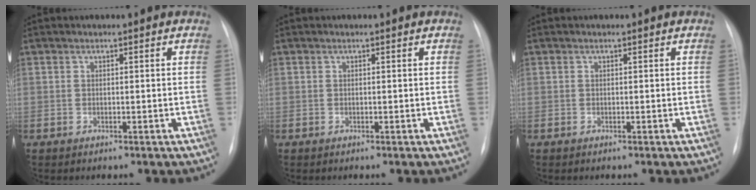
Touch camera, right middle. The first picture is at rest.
{"total": 0.0}
{"total": 0.0}